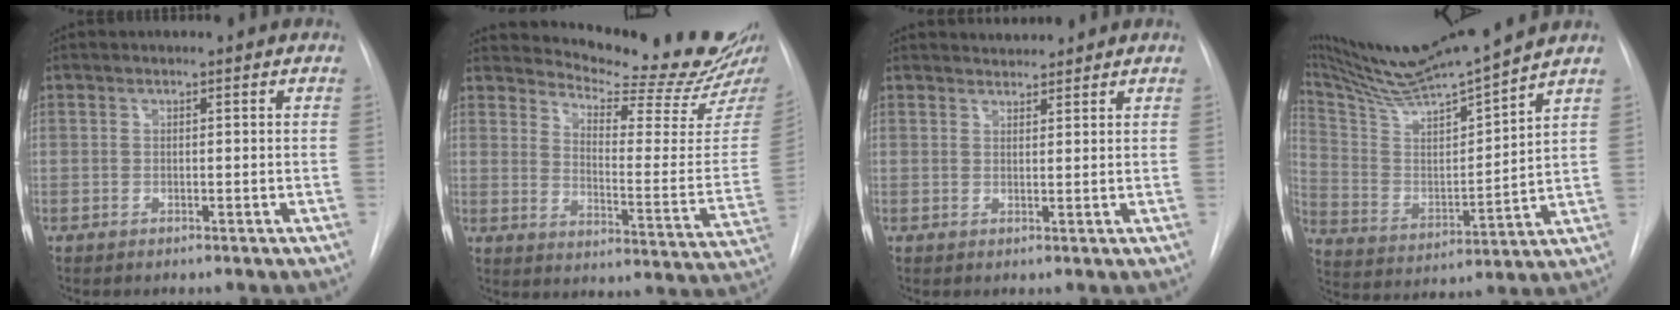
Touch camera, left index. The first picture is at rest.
{"total": 19.3, "force": [18.0, -0.3, 7.0], "torque": [-0.115, -0.117, 0.232]}
{"total": 2.7, "force": [2.7, 0.3, -0.2], "torque": [-0.004, 0.015, 0.048]}
{"total": 16.8, "force": [15.3, -1.2, 6.9], "torque": [-0.134, -0.010, 0.271]}